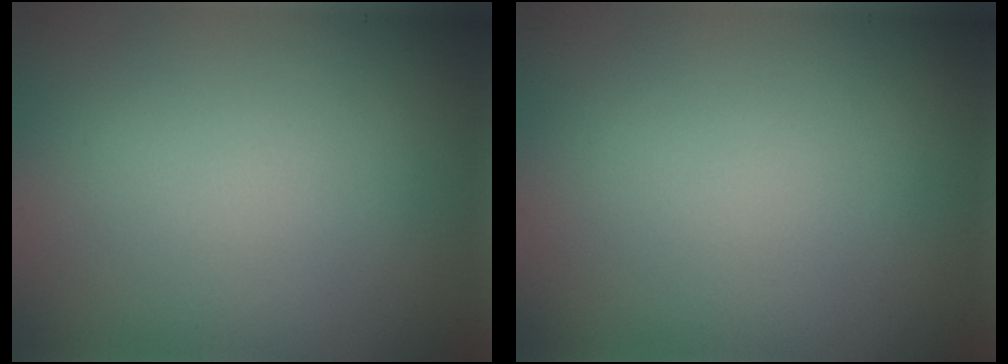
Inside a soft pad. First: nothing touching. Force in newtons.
{"total": 0.0}